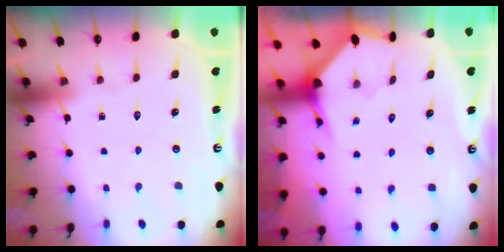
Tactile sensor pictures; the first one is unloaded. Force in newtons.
{"total": 3.2, "press": 3.2, "slide": 0.1}